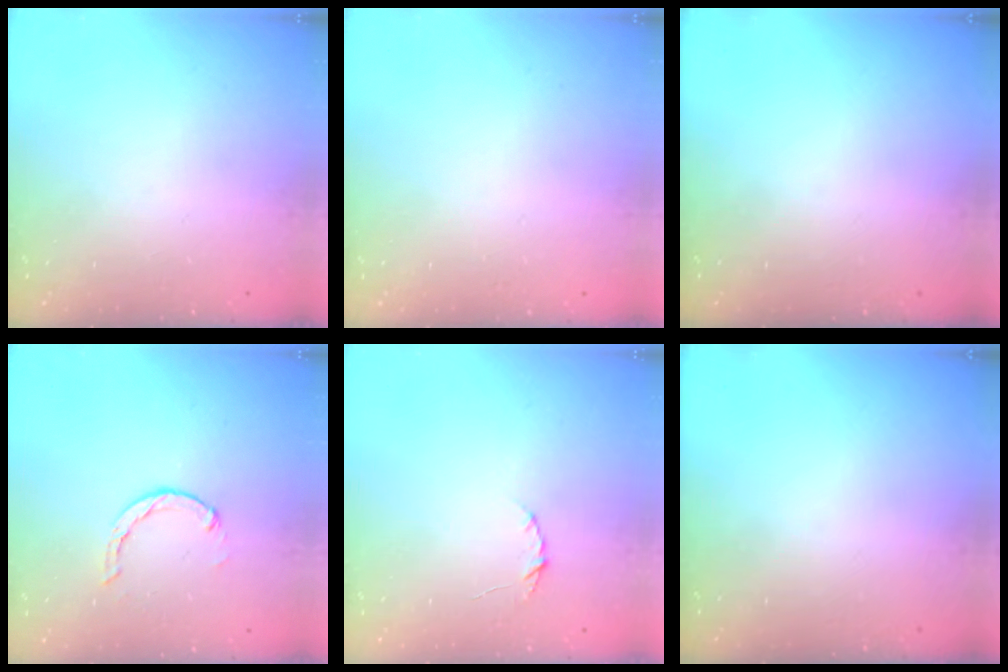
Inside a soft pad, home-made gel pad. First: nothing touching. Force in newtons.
{"total": 2.7, "press": 2.7, "slide": 0.2}
{"total": 0.0}
{"total": 2.7, "press": 2.7, "slide": 0.5}
{"total": 3.9, "press": 3.9, "slide": 0.5}
{"total": 0.0}